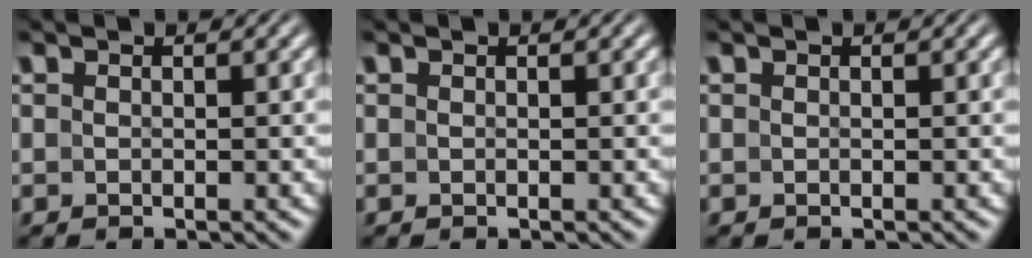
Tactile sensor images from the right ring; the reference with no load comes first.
{"total": 0.0}
{"total": 0.0}